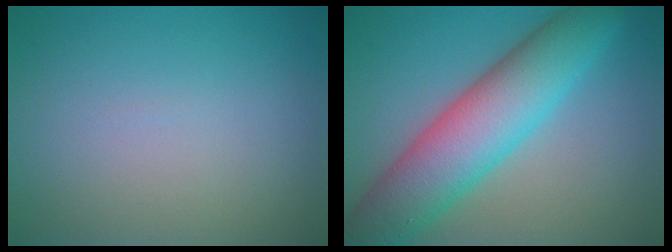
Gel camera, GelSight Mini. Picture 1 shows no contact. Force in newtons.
{"total": 9.2, "press": 9.2, "slide": 0.3}